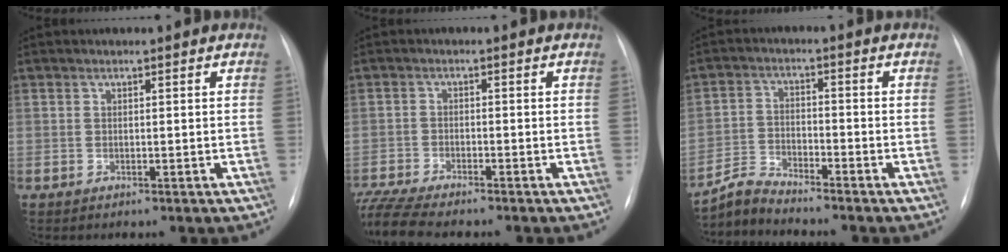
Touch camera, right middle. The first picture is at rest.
{"total": 9.1, "force": [-8.2, 0.7, 4.0], "torque": [-0.083, -0.015, -0.142]}
{"total": 4.4, "force": [-4.3, -0.5, -0.5], "torque": [0.002, -0.014, -0.083]}